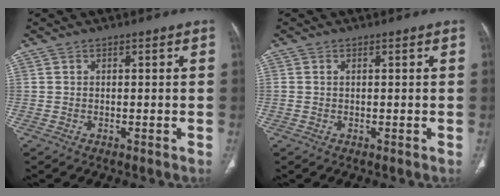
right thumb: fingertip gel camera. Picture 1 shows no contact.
{"total": 0.6, "force": [0.1, 0.4, 0.4], "torque": [-0.012, 0.003, 0.004]}